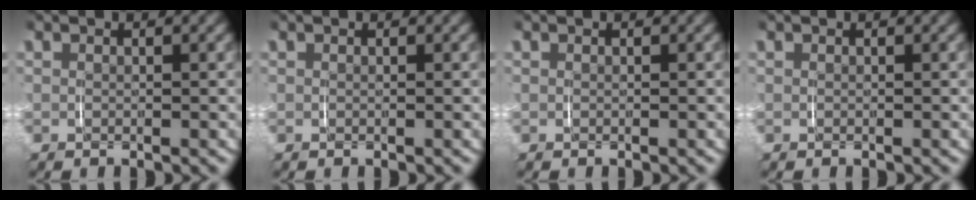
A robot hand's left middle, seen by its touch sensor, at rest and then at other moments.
{"total": 0.0}
{"total": 0.0}
{"total": 0.0}